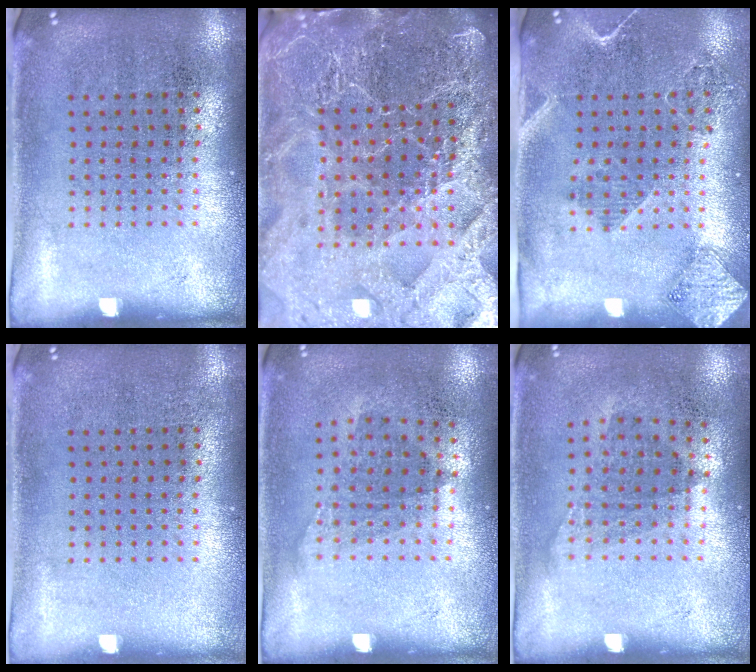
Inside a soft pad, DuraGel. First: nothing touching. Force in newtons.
{"total": 5.0, "press": 4.6, "slide": 2.0}
{"total": 1.9, "press": 1.7, "slide": 0.8}
{"total": 0.0}
{"total": 1.1, "press": 0.8, "slide": 0.7}
{"total": 1.1, "press": 0.8, "slide": 0.7}